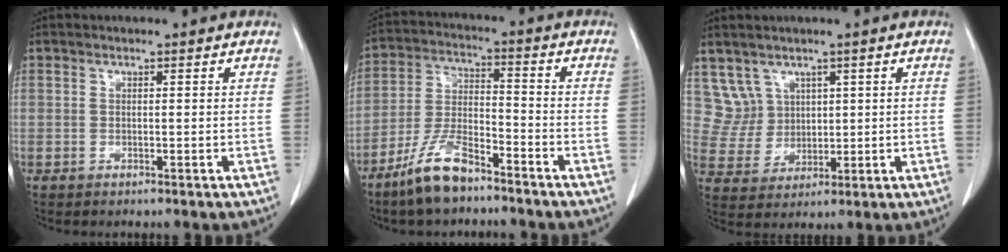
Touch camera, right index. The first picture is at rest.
{"total": 9.7, "force": [-7.2, 2.6, 5.9], "torque": [-0.130, -0.010, -0.142]}
{"total": 5.4, "force": [3.0, 4.5, -0.3], "torque": [0.003, 0.011, 0.073]}